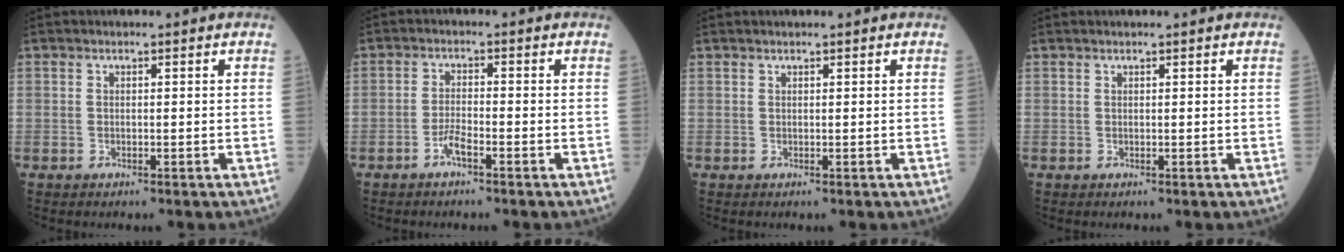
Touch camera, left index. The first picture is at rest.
{"total": 2.4, "force": [-1.5, 0.2, 1.8], "torque": [-0.039, 0.000, -0.033]}
{"total": 1.0, "force": [0.9, -0.2, 0.5], "torque": [-0.011, 0.011, 0.021]}
{"total": 0.8, "force": [0.7, -0.1, 0.4], "torque": [-0.012, 0.008, 0.017]}